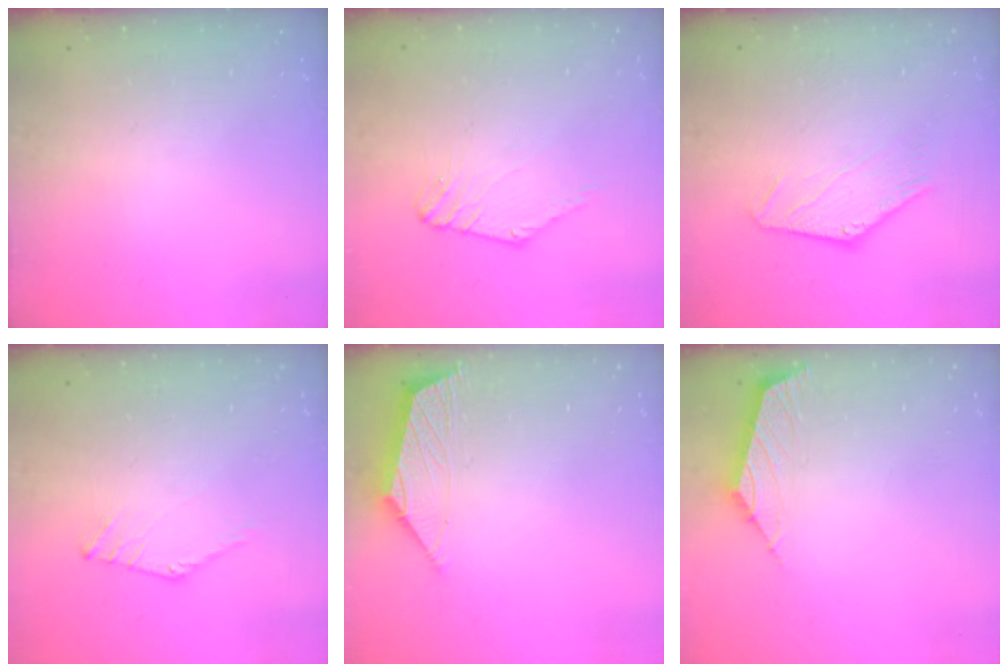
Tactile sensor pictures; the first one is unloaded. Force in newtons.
{"total": 0.7, "press": 0.7, "slide": 0.2}
{"total": 0.6, "press": 0.6, "slide": 0.1}
{"total": 1.6, "press": 1.5, "slide": 0.4}
{"total": 2.9, "press": 2.8, "slide": 0.6}
{"total": 3.0, "press": 2.9, "slide": 0.8}